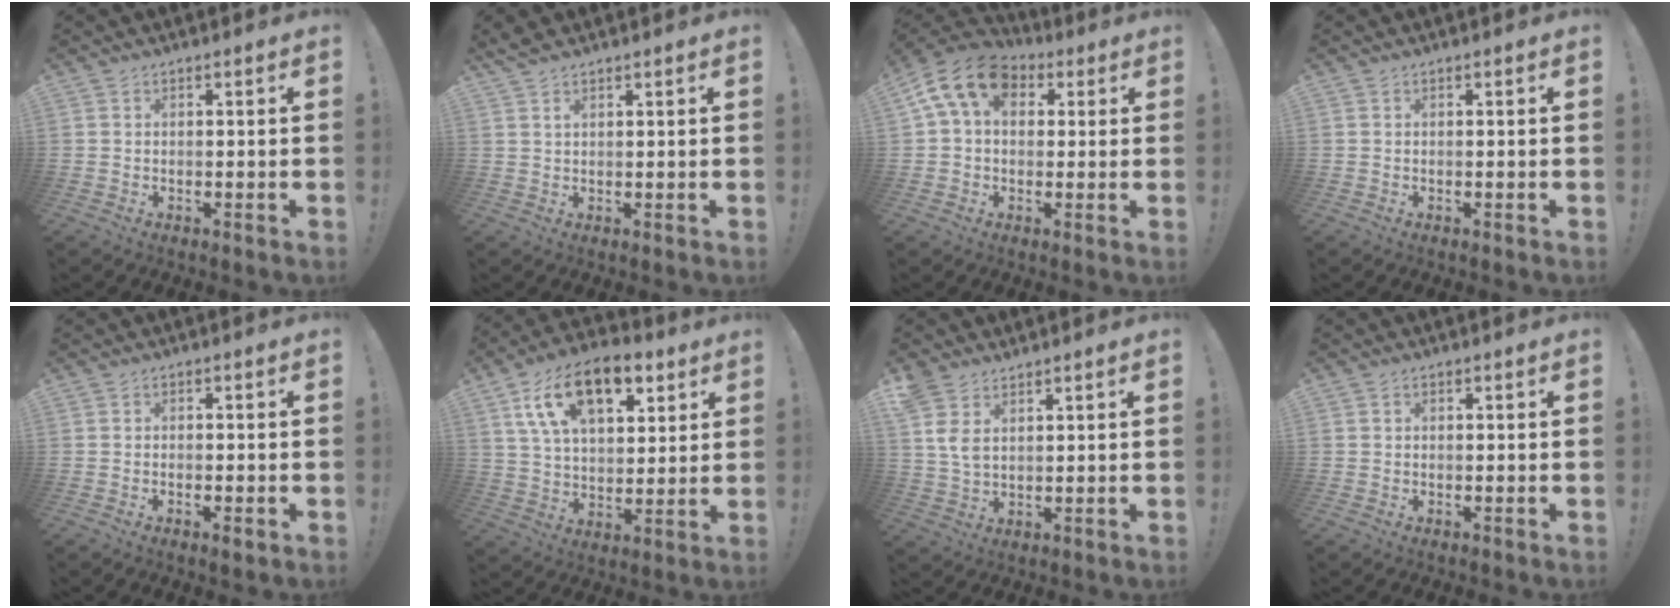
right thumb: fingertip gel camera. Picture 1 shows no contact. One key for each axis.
{"total": 1.7, "fx": 1.3, "fy": 0.5, "fz": 0.9, "tx": -0.023, "ty": -0.001, "tz": 0.026}
{"total": 13.4, "fx": 4.7, "fy": 9.1, "fz": 8.7, "tx": -0.156, "ty": -0.008, "tz": 0.089}
{"total": 0.0}
{"total": 1.7, "fx": -0.9, "fy": 0.5, "fz": 1.4, "tx": -0.019, "ty": 0.002, "tz": -0.015}
{"total": 19.1, "fx": 9.7, "fy": 10.4, "fz": 12.9, "tx": -0.213, "ty": -0.031, "tz": 0.172}
{"total": 6.0, "fx": 3.6, "fy": 3.3, "fz": 3.4, "tx": -0.066, "ty": -0.019, "tz": 0.068}
{"total": 0.6, "fx": -0.1, "fy": 0.6, "fz": 0.0, "tx": -0.001, "ty": 0.002, "tz": -0.002}